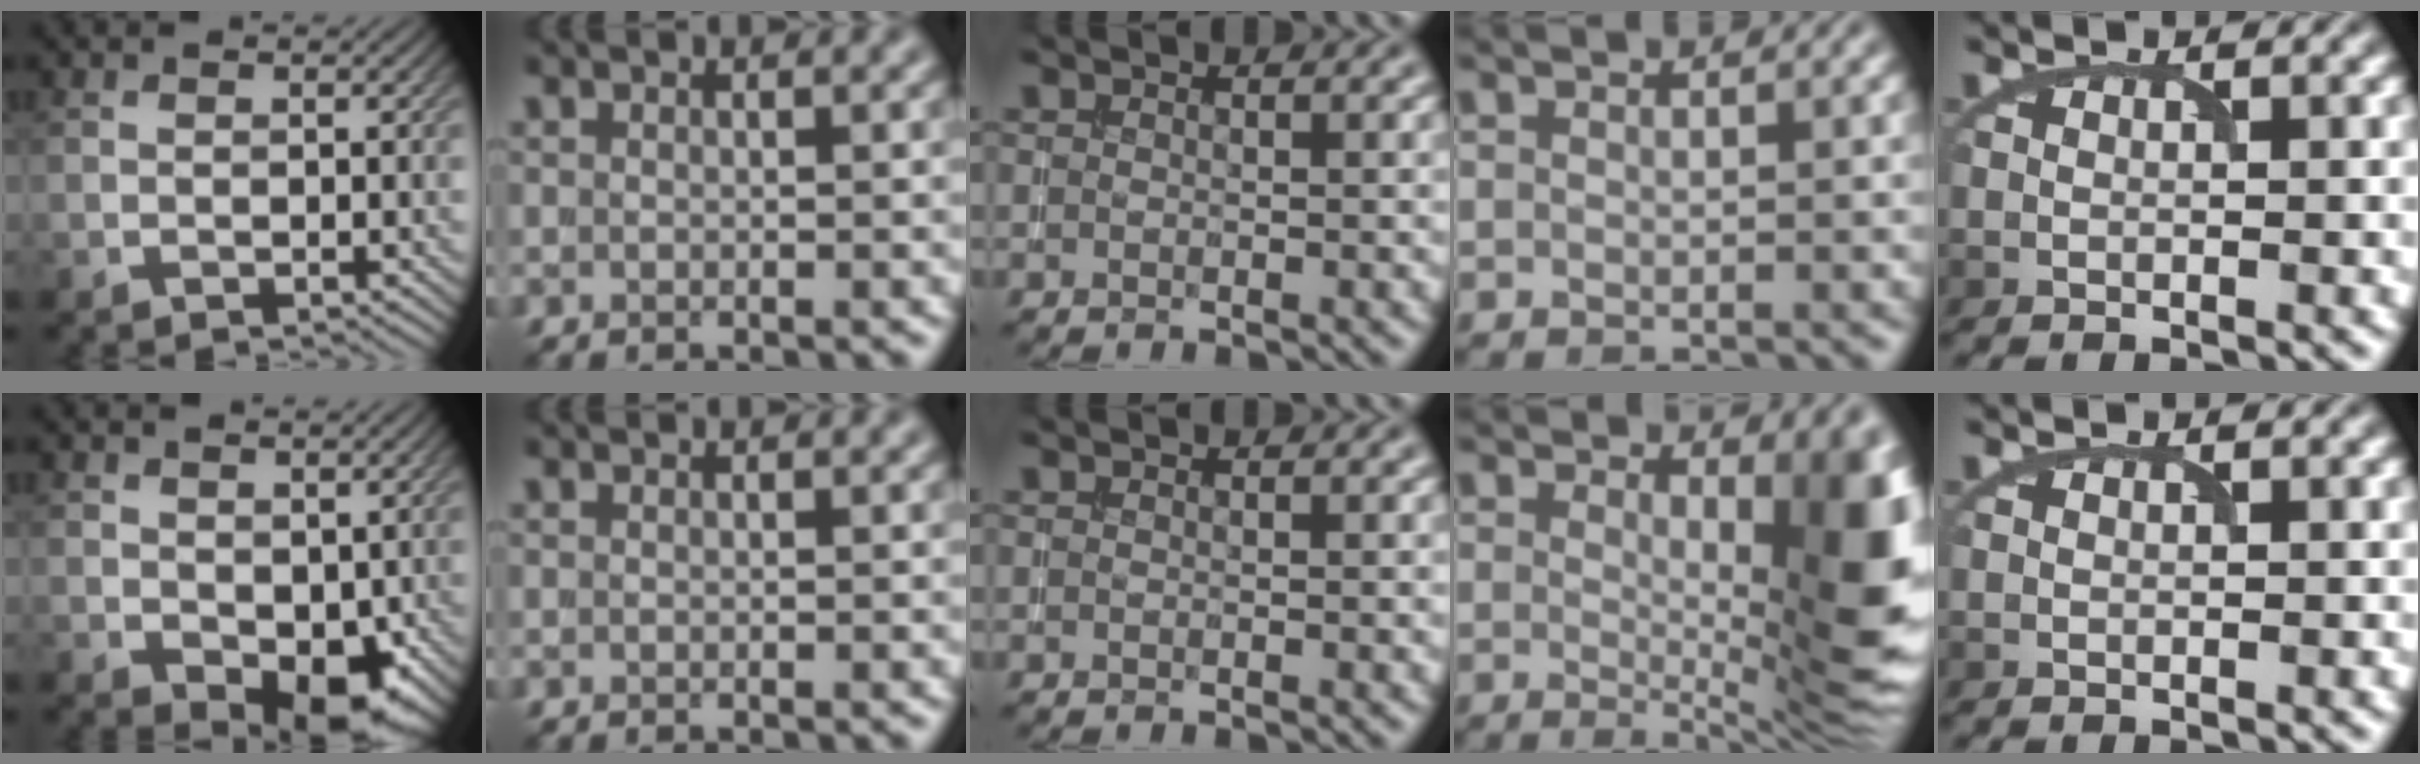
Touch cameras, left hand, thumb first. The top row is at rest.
{"thumb": {"total": 6.7, "force": [-0.4, 4.4, 5.1], "torque": [-0.084, -0.025, 0.005]}, "ring": {"total": 11.2, "force": [1.1, 3.8, 10.5], "torque": [-0.106, -0.014, 0.023]}}